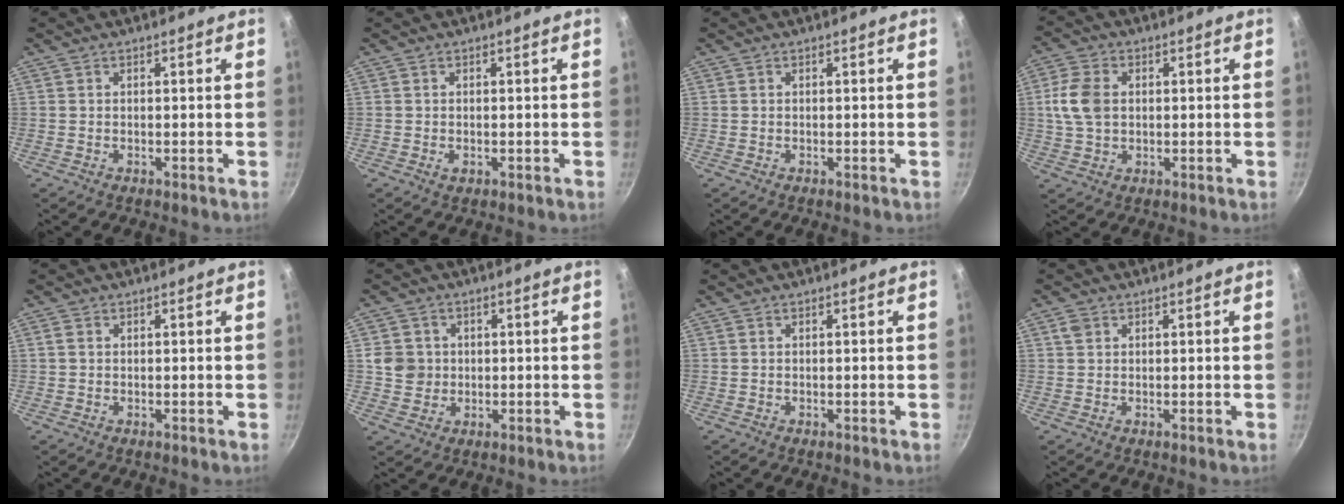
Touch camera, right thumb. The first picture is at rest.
{"total": 1.0, "force": [-0.2, 0.6, 0.8], "torque": [-0.013, 0.000, -0.003]}
{"total": 0.0}
{"total": 7.7, "force": [0.9, 5.5, 5.4], "torque": [-0.100, 0.007, 0.015]}
{"total": 1.2, "force": [0.2, 1.0, 0.6], "torque": [-0.011, 0.003, 0.003]}
{"total": 5.4, "force": [0.5, 5.1, 1.7], "torque": [-0.005, 0.004, 0.010]}
{"total": 0.0}
{"total": 1.8, "force": [0.8, 1.4, 0.8], "torque": [-0.013, 0.003, 0.013]}